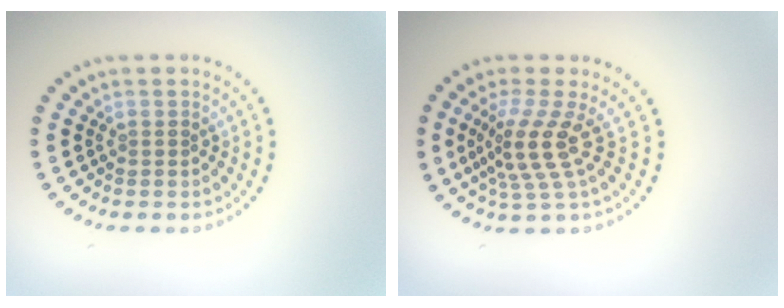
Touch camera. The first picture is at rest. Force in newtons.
{"total": 3.9, "press": 2.7, "slide": 2.8}